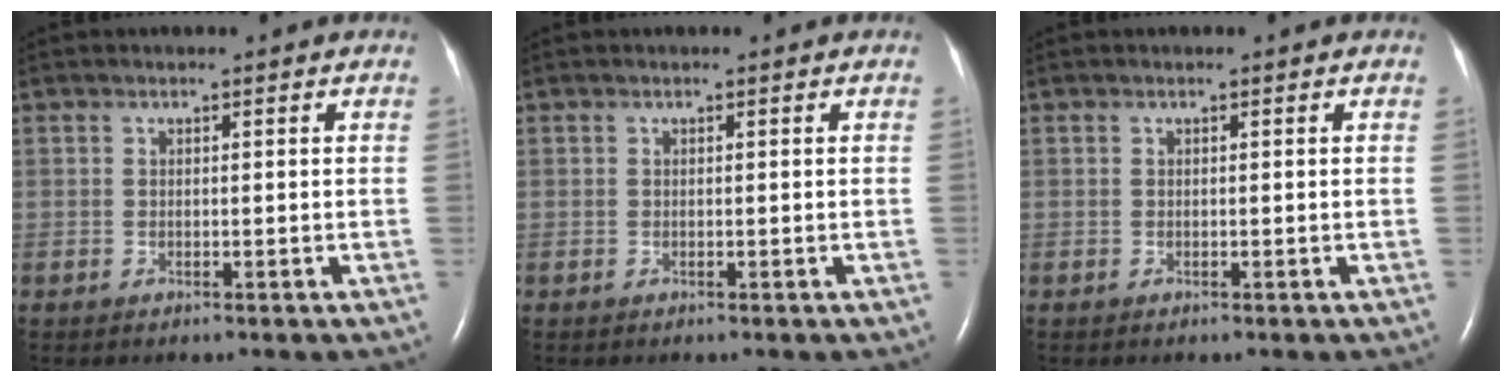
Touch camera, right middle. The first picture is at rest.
{"total": 0.0}
{"total": 0.0}